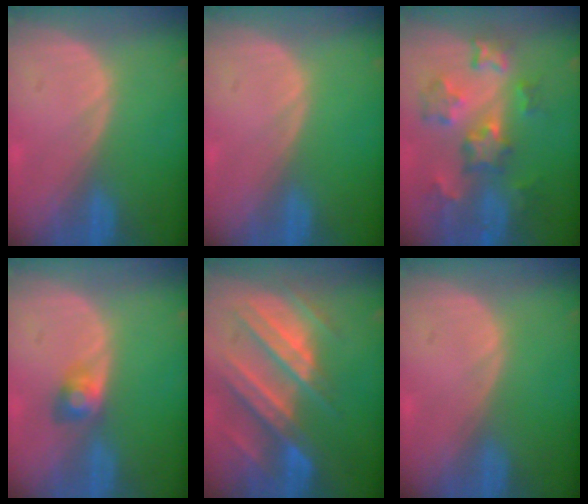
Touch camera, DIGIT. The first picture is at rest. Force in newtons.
{"total": 0.0}
{"total": 8.9, "press": 7.9, "slide": 4.2}
{"total": 2.6, "press": 2.6, "slide": 0.1}
{"total": 10.8, "press": 9.6, "slide": 4.9}
{"total": 0.0}